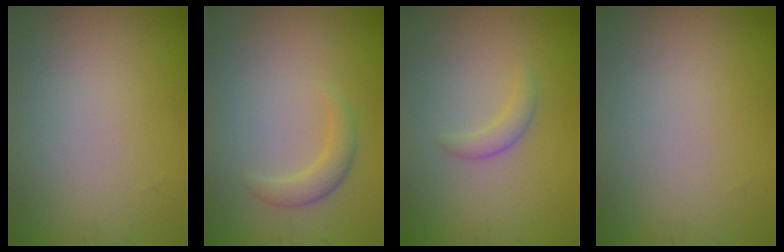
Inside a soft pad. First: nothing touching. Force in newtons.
{"total": 1.9, "press": 1.9, "slide": 0.1}
{"total": 1.4, "press": 1.4, "slide": 0.2}
{"total": 0.0}